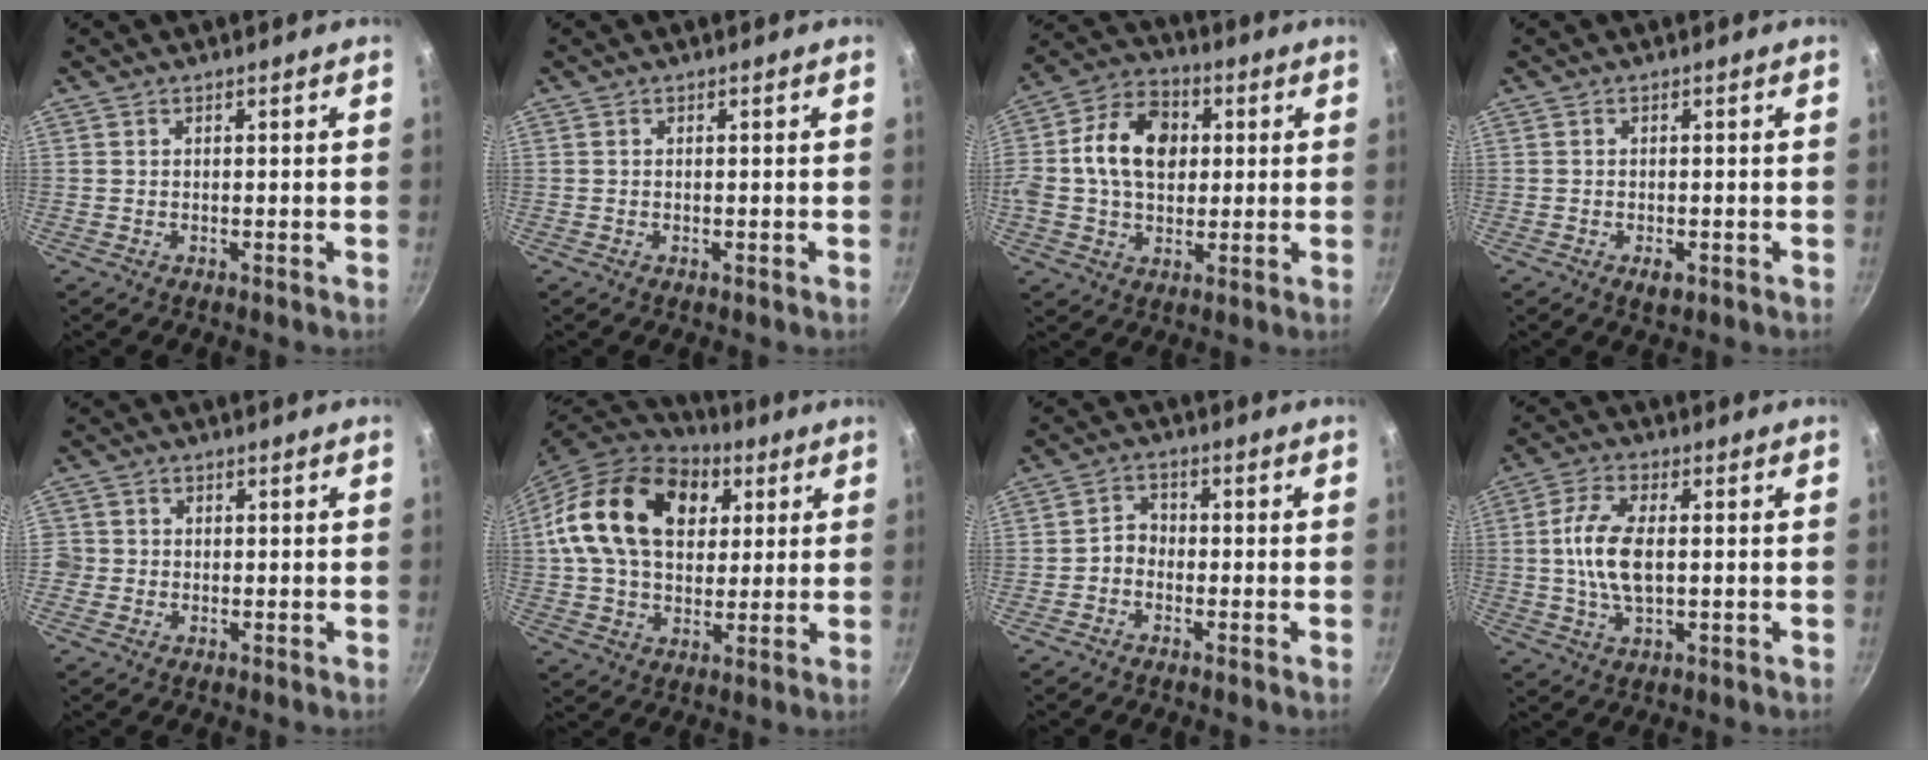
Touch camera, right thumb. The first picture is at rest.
{"total": 0.0}
{"total": 15.4, "force": [2.0, 11.2, 10.4], "torque": [-0.160, 0.020, 0.018]}
{"total": 2.2, "force": [-1.0, 1.1, 1.7], "torque": [-0.028, 0.000, -0.014]}
{"total": 2.6, "force": [-0.2, 2.5, 0.5], "torque": [0.004, 0.010, -0.007]}
{"total": 22.5, "force": [6.3, 15.5, 15.0], "torque": [-0.243, 0.007, 0.099]}
{"total": 3.0, "force": [-1.3, 2.3, 1.4], "torque": [-0.013, 0.022, -0.031]}
{"total": 9.7, "force": [0.3, 4.7, 8.5], "torque": [-0.174, 0.008, 0.003]}